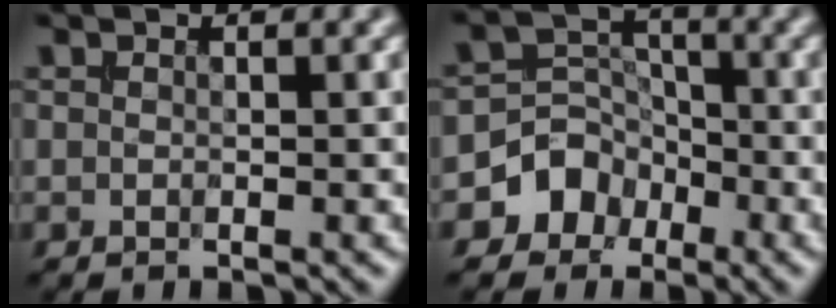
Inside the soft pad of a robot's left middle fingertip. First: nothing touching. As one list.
[{"total": 3.9, "force": [-1.9, 3.3, 0.7], "torque": [0.016, 0.016, -0.043]}]